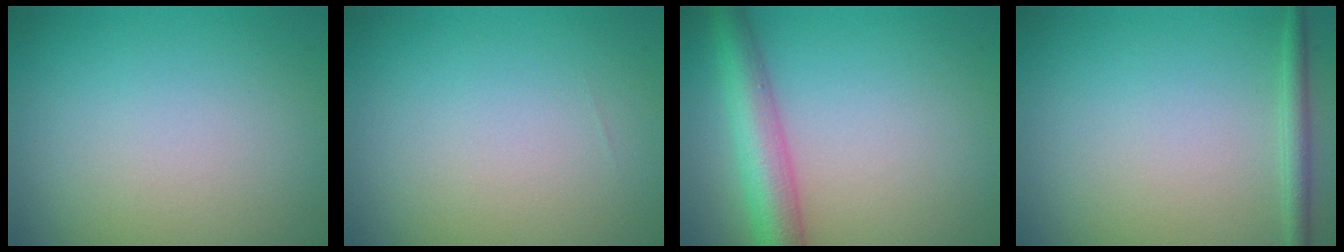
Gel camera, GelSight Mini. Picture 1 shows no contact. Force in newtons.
{"total": 0.0}
{"total": 5.2, "press": 5.2, "slide": 0.1}
{"total": 1.6, "press": 1.6, "slide": 0.1}